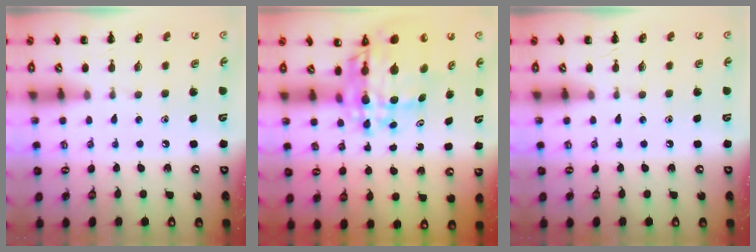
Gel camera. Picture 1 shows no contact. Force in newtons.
{"total": 11.0, "press": 10.4, "slide": 3.7}
{"total": 0.0}